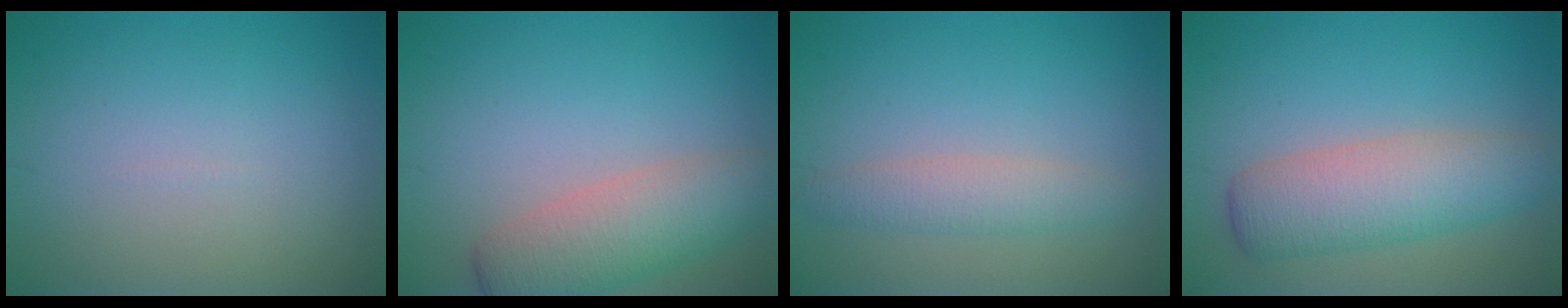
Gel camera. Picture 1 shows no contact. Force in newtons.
{"total": 5.2, "press": 5.2, "slide": 0.2}
{"total": 2.5, "press": 2.5, "slide": 0.1}
{"total": 5.8, "press": 5.8, "slide": 0.2}